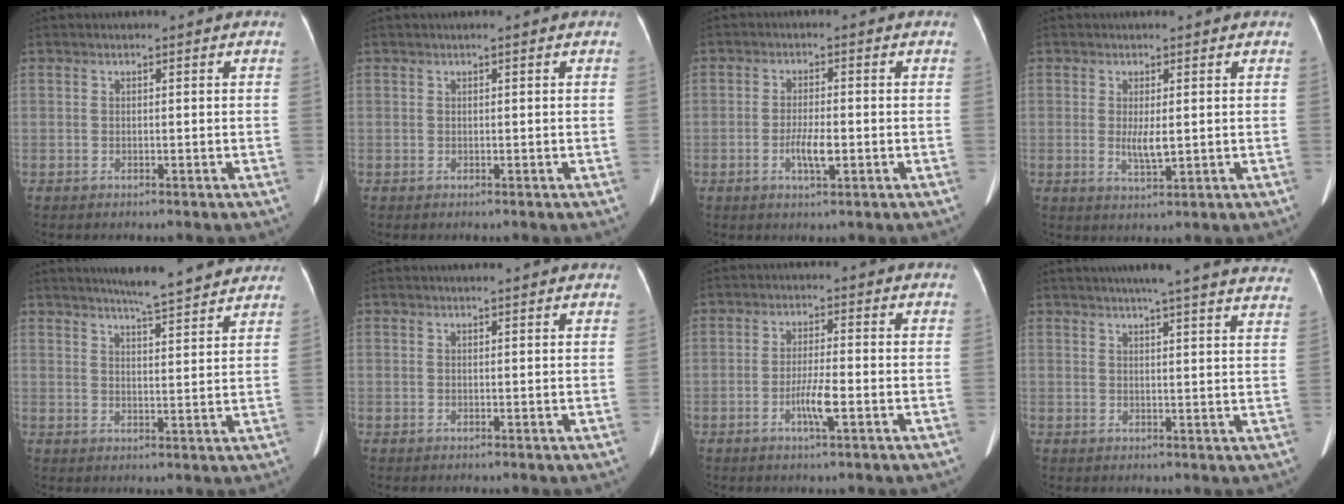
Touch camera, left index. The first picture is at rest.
{"total": 0.0}
{"total": 3.8, "force": [-1.2, 0.8, 3.5], "torque": [-0.069, -0.001, -0.020]}
{"total": 3.0, "force": [0.2, 0.6, 2.9], "torque": [-0.057, -0.007, 0.007]}
{"total": 11.3, "force": [10.2, 0.6, 4.8], "torque": [-0.070, 0.007, 0.129]}
{"total": 3.4, "force": [3.2, 0.3, 1.1], "torque": [-0.017, 0.017, 0.034]}
{"total": 4.2, "force": [-1.6, 0.0, 3.8], "torque": [-0.076, -0.006, -0.031]}
{"total": 22.7, "force": [20.2, 1.0, 10.2], "torque": [-0.144, -0.023, 0.231]}